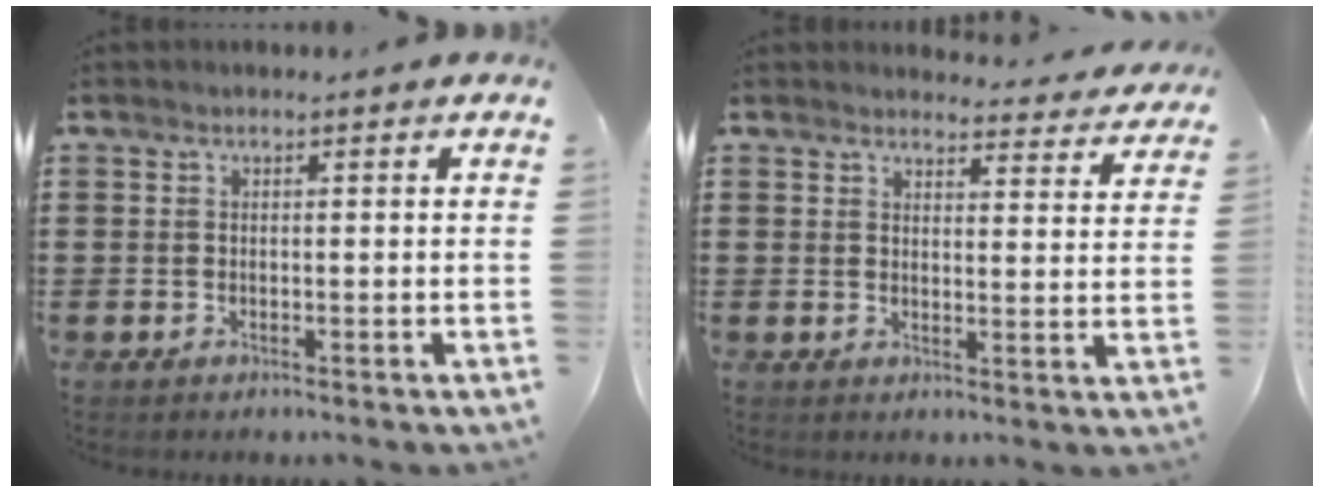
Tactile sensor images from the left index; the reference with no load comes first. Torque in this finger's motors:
{"motor_torque": [1.08, -1.06, 0.00, -0.11]}